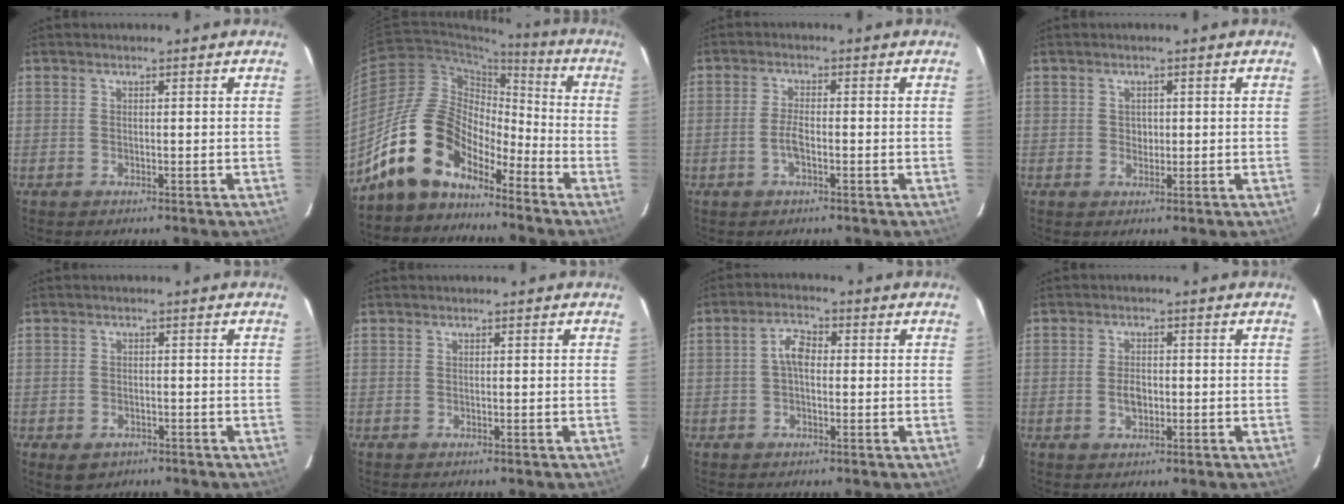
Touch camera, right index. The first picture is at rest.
{"total": 13.9, "force": [-10.3, 6.9, 6.1], "torque": [-0.110, 0.023, -0.194]}
{"total": 3.2, "force": [-1.1, 1.1, 2.8], "torque": [-0.060, 0.001, -0.023]}
{"total": 1.6, "force": [0.2, 1.6, 0.4], "torque": [-0.001, 0.004, 0.004]}
{"total": 3.7, "force": [-2.1, 2.6, 1.6], "torque": [-0.033, -0.004, -0.027]}
{"total": 0.0}
{"total": 4.0, "force": [0.0, 2.3, 3.3], "torque": [-0.062, 0.016, 0.000]}
{"total": 3.3, "force": [-0.6, 2.2, 2.3], "torque": [-0.044, 0.002, -0.009]}